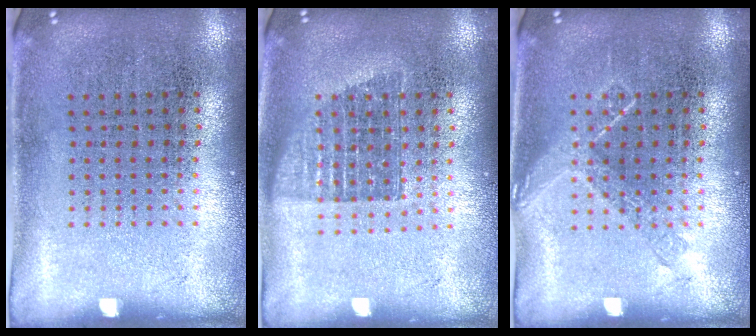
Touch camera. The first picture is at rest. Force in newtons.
{"total": 1.2, "press": 1.0, "slide": 0.7}
{"total": 1.8, "press": 1.8, "slide": 0.4}